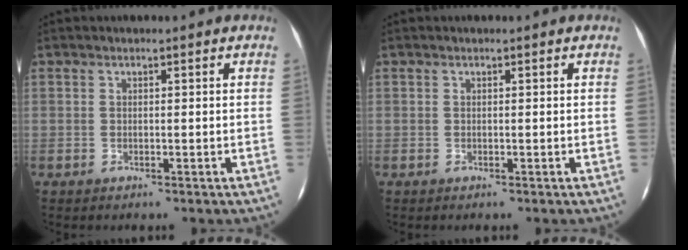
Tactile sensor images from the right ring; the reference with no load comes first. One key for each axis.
{"total": 0.0}